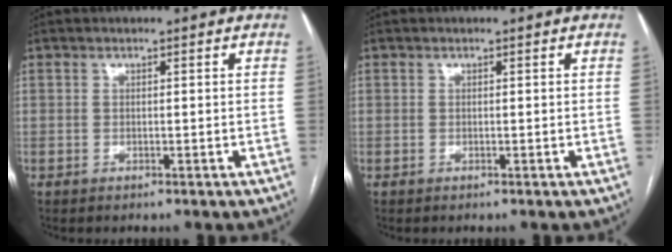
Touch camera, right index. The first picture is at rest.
{"total": 0.0}